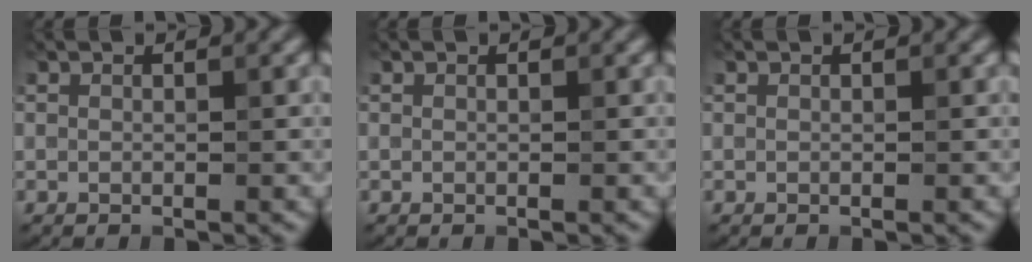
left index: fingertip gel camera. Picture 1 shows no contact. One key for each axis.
{"total": 0.0}
{"total": 0.0}